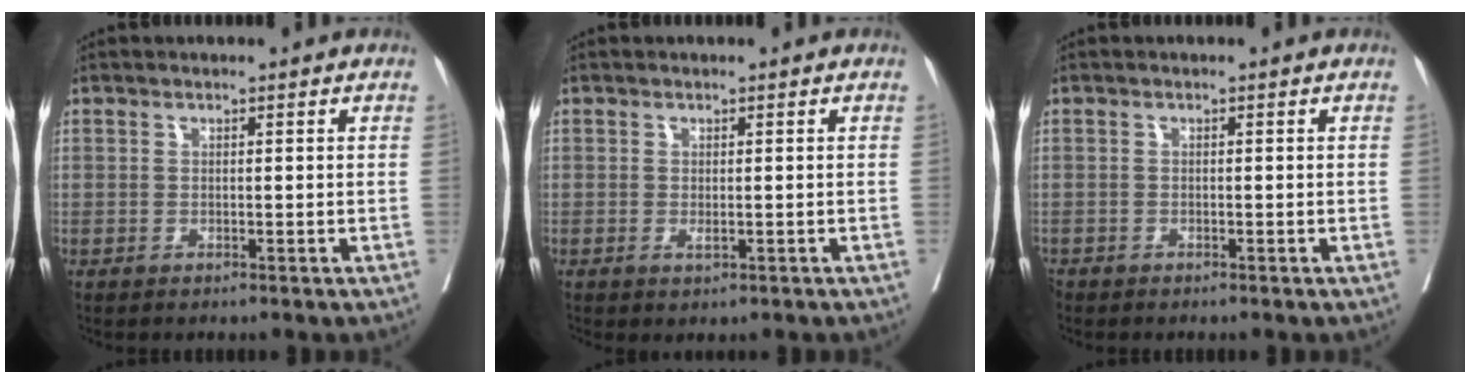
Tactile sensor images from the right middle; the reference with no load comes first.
{"total": 1.0, "force": [-0.3, 0.4, 0.9], "torque": [-0.014, -0.003, -0.003]}
{"total": 1.3, "force": [-1.1, 0.6, 0.3], "torque": [-0.013, -0.004, -0.023]}